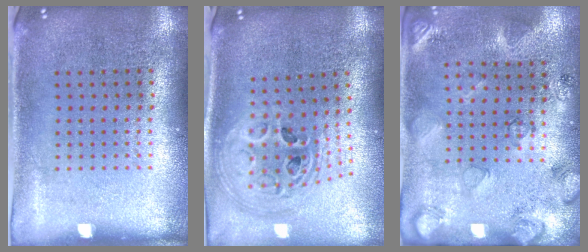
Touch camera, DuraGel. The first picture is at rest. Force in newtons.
{"total": 2.5, "press": 1.8, "slide": 1.7}
{"total": 2.3, "press": 1.8, "slide": 1.4}